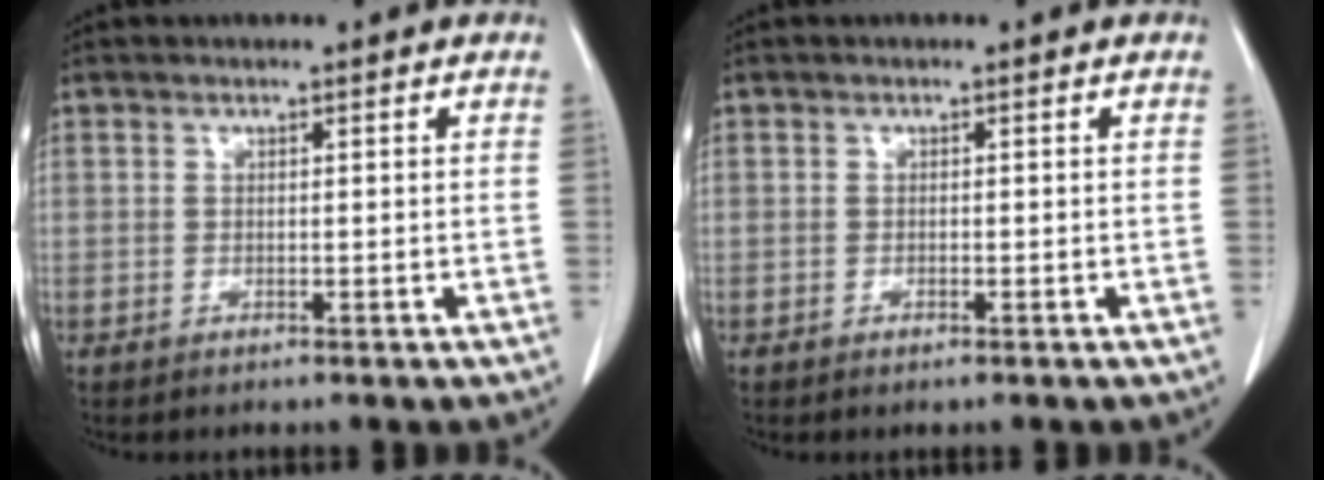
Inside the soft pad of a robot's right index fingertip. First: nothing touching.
{"total": 0.5, "force": [-0.4, 0.1, 0.3], "torque": [-0.012, -0.002, -0.004]}